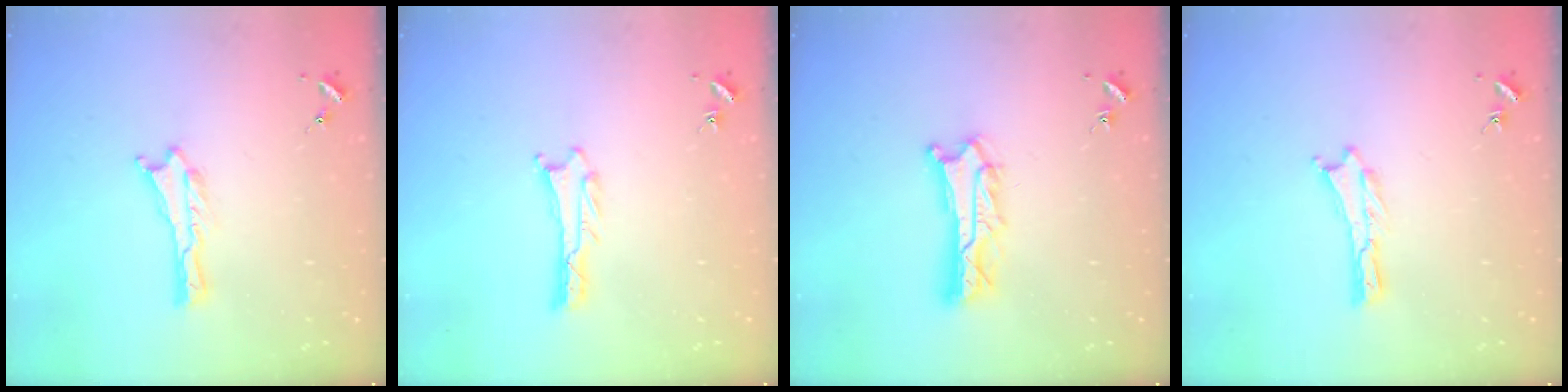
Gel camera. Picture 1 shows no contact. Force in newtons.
{"total": 0.8, "press": 0.7, "slide": 0.1}
{"total": 5.0, "press": 4.9, "slide": 0.5}
{"total": 0.0}